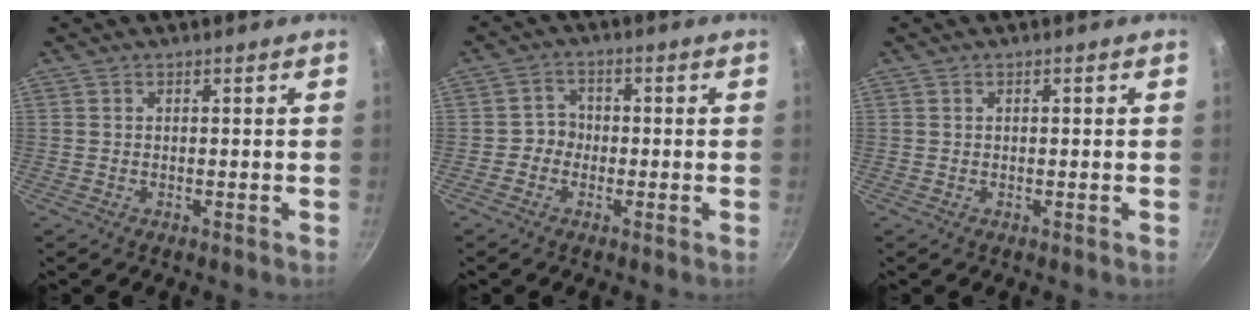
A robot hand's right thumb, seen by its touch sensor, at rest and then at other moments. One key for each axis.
{"total": 3.2, "fx": -0.9, "fy": 2.9, "fz": 0.8, "tx": 0.017, "ty": 0.013, "tz": -0.024}
{"total": 0.7, "fx": 0.3, "fy": 0.3, "fz": 0.6, "tx": -0.008, "ty": 0.003, "tz": 0.004}